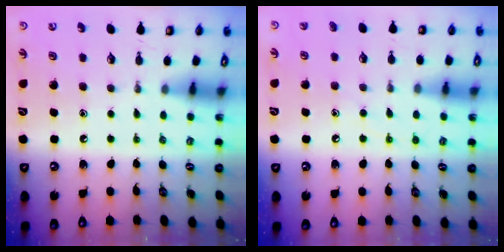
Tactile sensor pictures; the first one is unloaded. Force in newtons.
{"total": 9.3, "press": 9.3, "slide": 0.6}